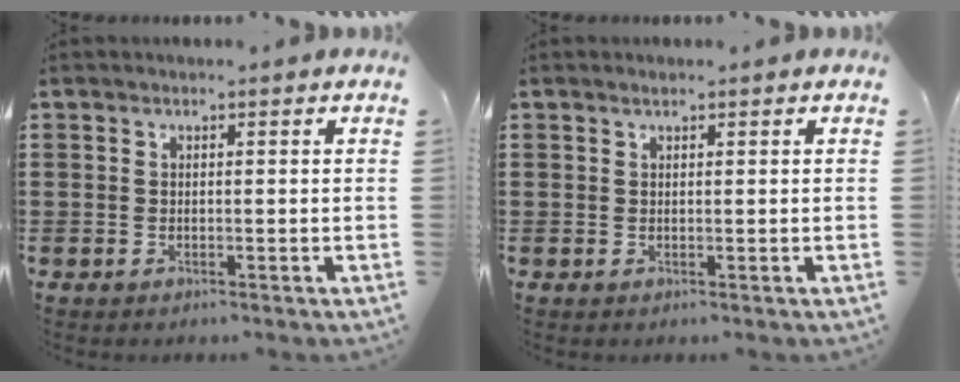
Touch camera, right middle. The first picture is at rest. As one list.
[{"total": 0.0}]